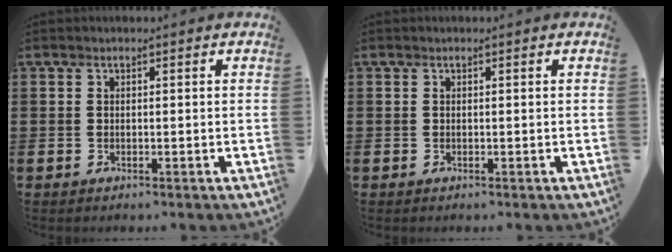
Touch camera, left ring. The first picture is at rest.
{"total": 0.0}